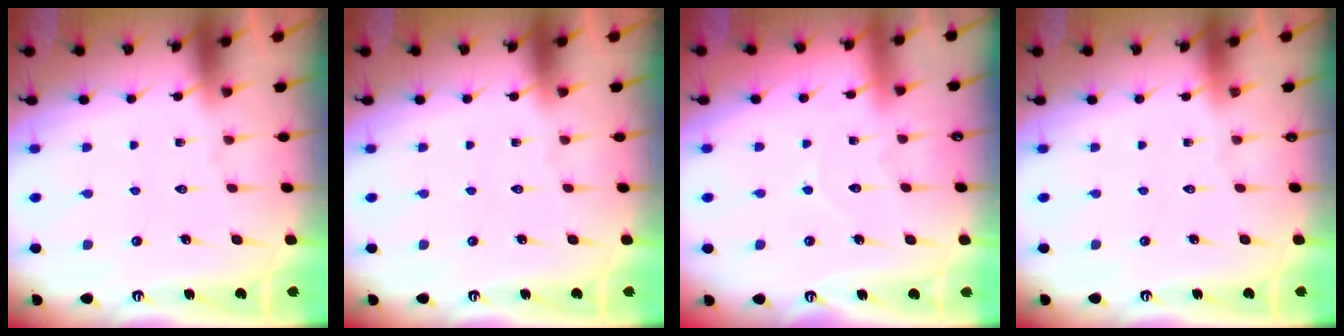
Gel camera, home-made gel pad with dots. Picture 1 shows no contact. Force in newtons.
{"total": 0.0}
{"total": 4.0, "press": 4.0, "slide": 0.4}
{"total": 0.0}